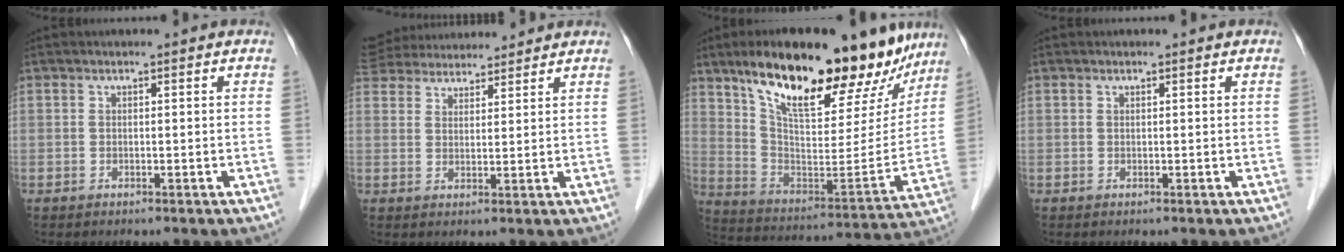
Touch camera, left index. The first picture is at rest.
{"total": 12.1, "force": [11.1, 3.0, 3.6], "torque": [-0.071, 0.047, 0.182]}
{"total": 24.7, "force": [18.0, 8.2, 14.8], "torque": [-0.213, -0.009, 0.271]}
{"total": 0.0}